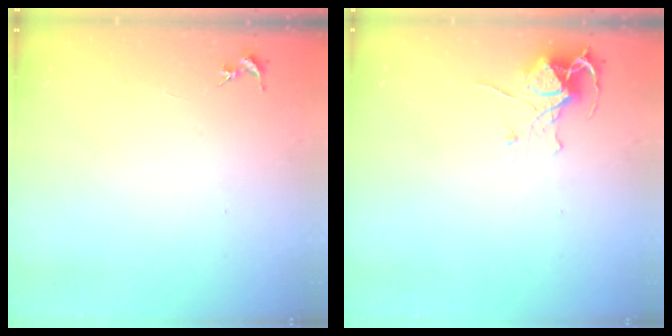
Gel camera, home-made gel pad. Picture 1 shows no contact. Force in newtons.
{"total": 8.0, "press": 8.0, "slide": 0.6}